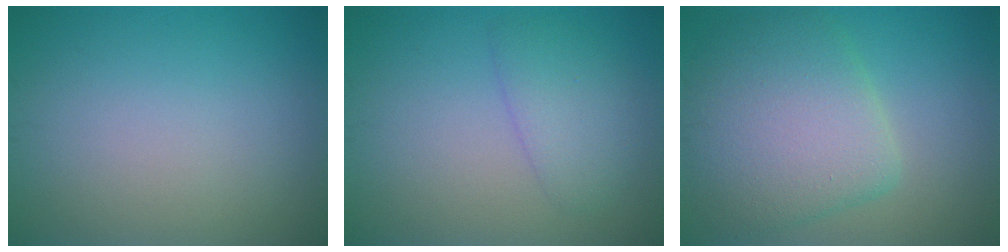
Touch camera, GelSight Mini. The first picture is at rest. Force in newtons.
{"total": 2.7, "press": 2.7, "slide": 0.3}
{"total": 7.4, "press": 7.4, "slide": 0.3}